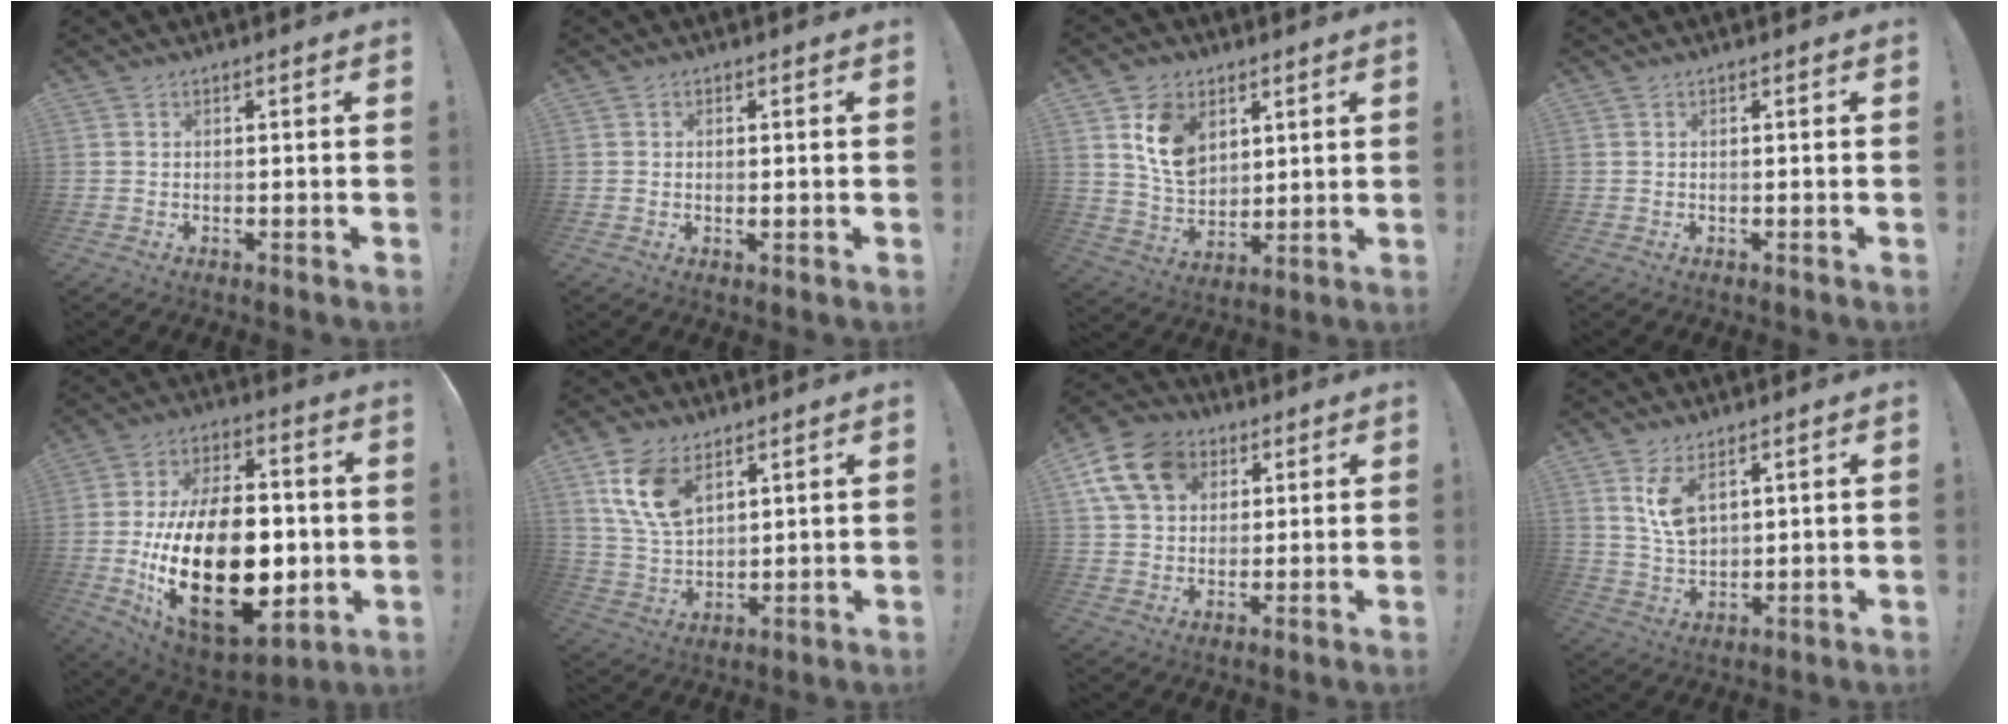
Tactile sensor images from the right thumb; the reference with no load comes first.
{"total": 0.6, "force": [-0.2, 0.5, 0.3], "torque": [-0.001, 0.000, -0.005]}
{"total": 12.1, "force": [5.5, 8.9, 6.1], "torque": [-0.098, -0.018, 0.110]}
{"total": 0.0}
{"total": 32.2, "force": [-4.1, 18.1, 26.3], "torque": [-0.496, 0.005, -0.051]}
{"total": 12.8, "force": [6.8, 7.5, 7.7], "torque": [-0.159, -0.020, 0.131]}
{"total": 15.0, "force": [5.8, 11.6, 7.5], "torque": [-0.119, -0.019, 0.115]}
{"total": 8.2, "force": [4.5, 4.3, 5.3], "torque": [-0.089, -0.021, 0.083]}